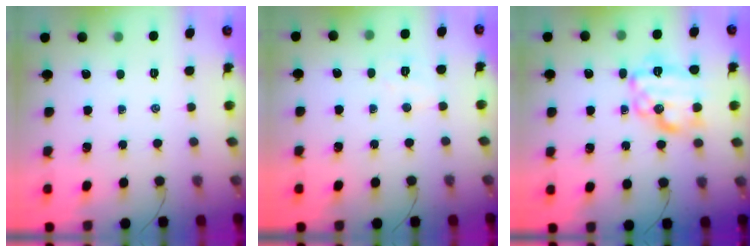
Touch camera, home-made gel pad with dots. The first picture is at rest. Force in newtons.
{"total": 4.7, "press": 4.6, "slide": 1.0}
{"total": 16.2, "press": 16.2, "slide": 1.1}